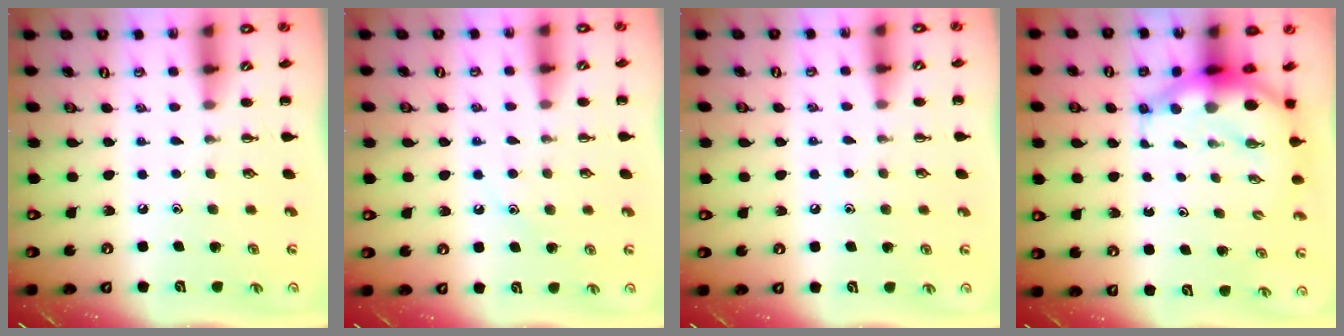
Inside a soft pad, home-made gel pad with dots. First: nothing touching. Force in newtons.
{"total": 7.7, "press": 7.6, "slide": 1.2}
{"total": 5.0, "press": 4.8, "slide": 1.4}
{"total": 7.5, "press": 7.3, "slide": 1.9}